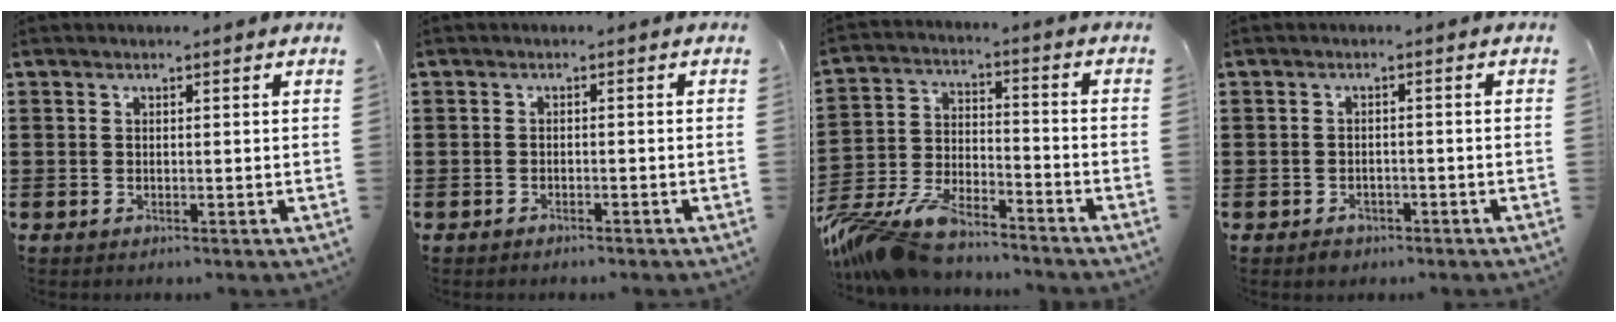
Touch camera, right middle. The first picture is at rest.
{"total": 1.0, "force": [-1.0, 0.1, 0.1], "torque": [-0.004, 0.000, -0.020]}
{"total": 10.0, "force": [-9.0, 2.4, 3.7], "torque": [-0.087, 0.008, -0.181]}
{"total": 1.4, "force": [-1.0, 0.8, 0.4], "torque": [-0.010, -0.001, -0.023]}